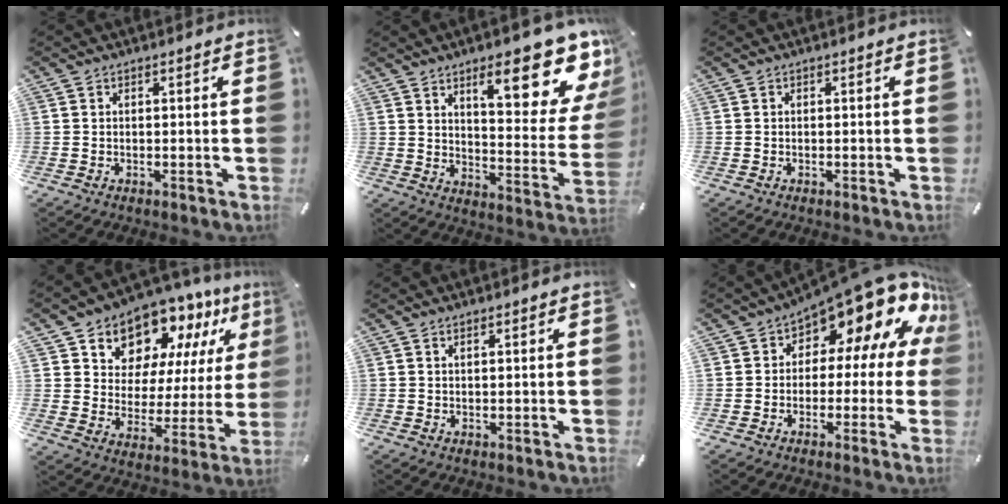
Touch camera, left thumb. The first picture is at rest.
{"total": 18.9, "force": [12.0, 6.3, 13.1], "torque": [-0.160, -0.093, 0.188]}
{"total": 0.0}
{"total": 12.3, "force": [10.6, 6.2, 0.9], "torque": [-0.031, -0.110, 0.193]}
{"total": 0.8, "force": [0.5, 0.1, 0.6], "torque": [-0.012, -0.002, 0.009]}
{"total": 15.0, "force": [9.2, 7.6, 9.0], "torque": [-0.135, -0.078, 0.157]}